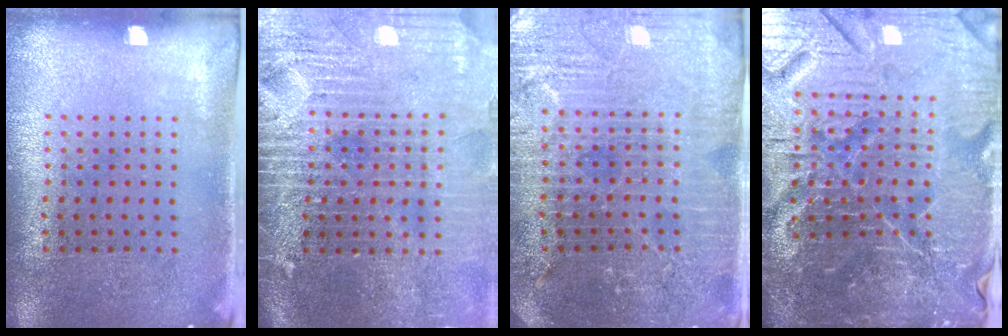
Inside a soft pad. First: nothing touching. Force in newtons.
{"total": 4.3, "press": 3.7, "slide": 2.2}
{"total": 4.3, "press": 4.0, "slide": 1.4}
{"total": 7.3, "press": 6.5, "slide": 3.4}